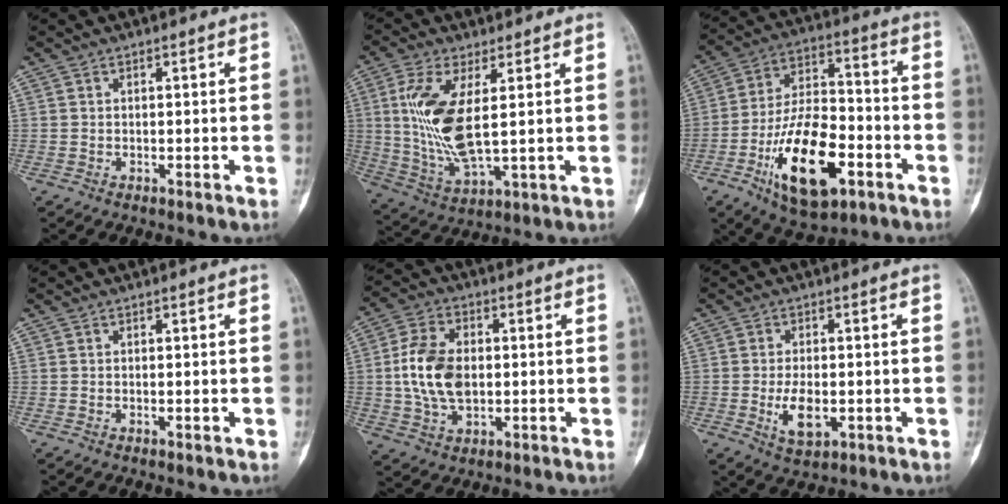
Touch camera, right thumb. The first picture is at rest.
{"total": 13.7, "force": [2.3, 5.0, 12.6], "torque": [-0.276, -0.018, 0.054]}
{"total": 20.1, "force": [-7.9, 9.6, 15.8], "torque": [-0.260, 0.039, -0.128]}
{"total": 0.7, "force": [-0.1, 0.2, 0.6], "torque": [-0.009, -0.002, 0.000]}
{"total": 11.8, "force": [0.1, 7.5, 9.1], "torque": [-0.169, 0.007, 0.003]}
{"total": 6.5, "force": [-1.3, 3.4, 5.4], "torque": [-0.091, -0.006, -0.016]}